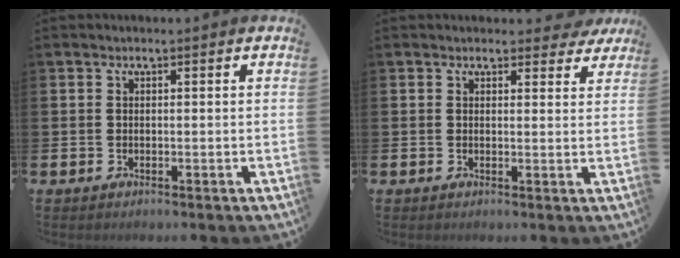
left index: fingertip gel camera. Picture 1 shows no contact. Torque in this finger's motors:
{"motor_torque": [0.69, -0.63, 0.58, 0.03]}